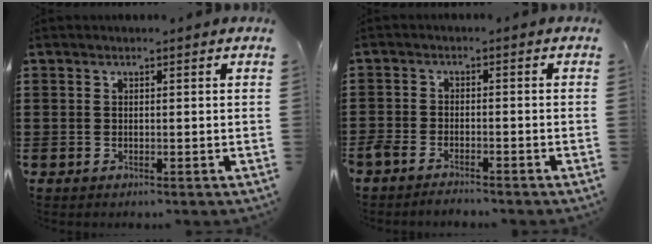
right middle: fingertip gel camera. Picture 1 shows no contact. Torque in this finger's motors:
{"motor_torque": [0.43, -0.29, 0.06, 0.09]}